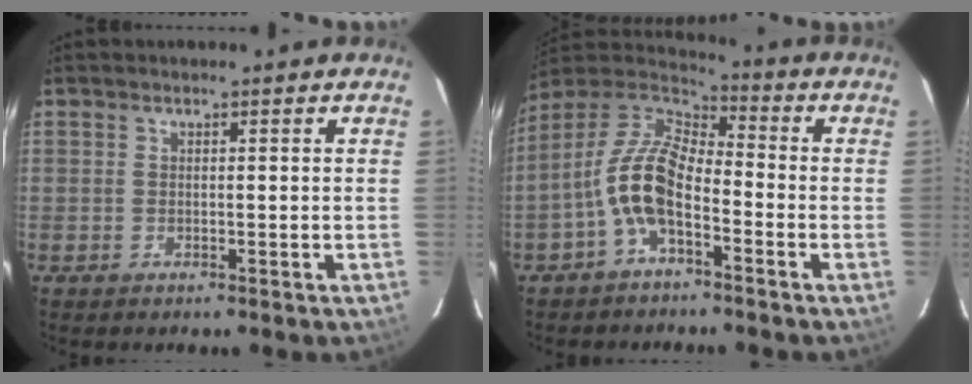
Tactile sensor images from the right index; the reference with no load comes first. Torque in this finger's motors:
{"motor_torque": [1.82, -0.31, 0.69, 0.15]}